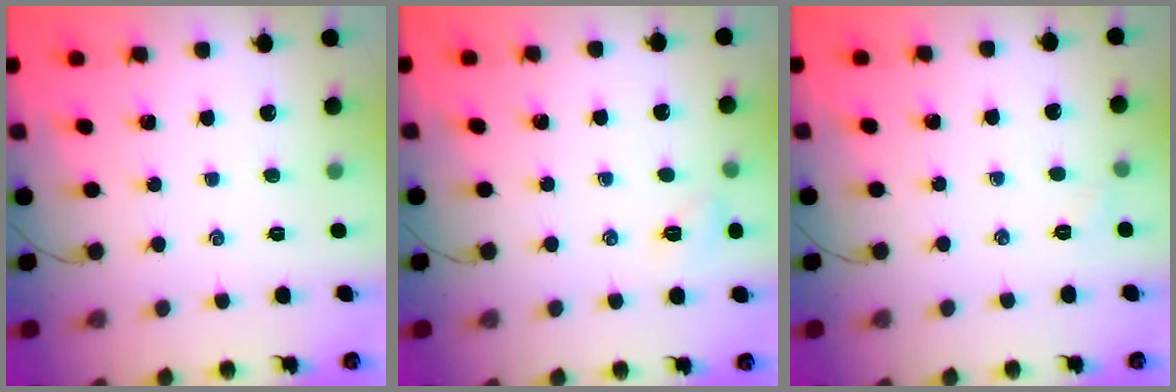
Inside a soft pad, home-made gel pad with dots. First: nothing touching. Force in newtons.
{"total": 6.0, "press": 5.9, "slide": 1.4}
{"total": 3.9, "press": 3.8, "slide": 1.0}